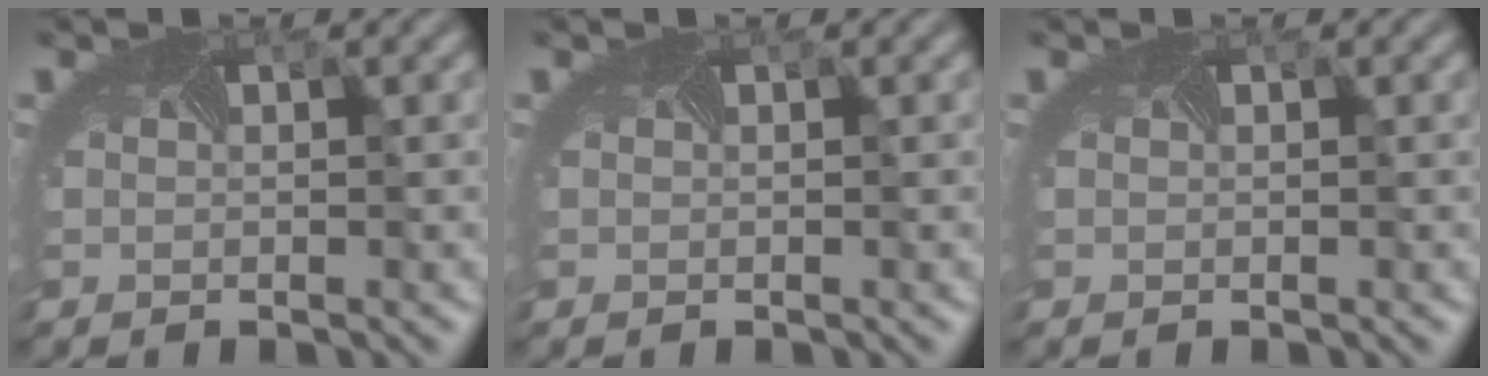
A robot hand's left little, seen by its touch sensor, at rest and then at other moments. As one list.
[{"total": 0.0}, {"total": 0.0}]